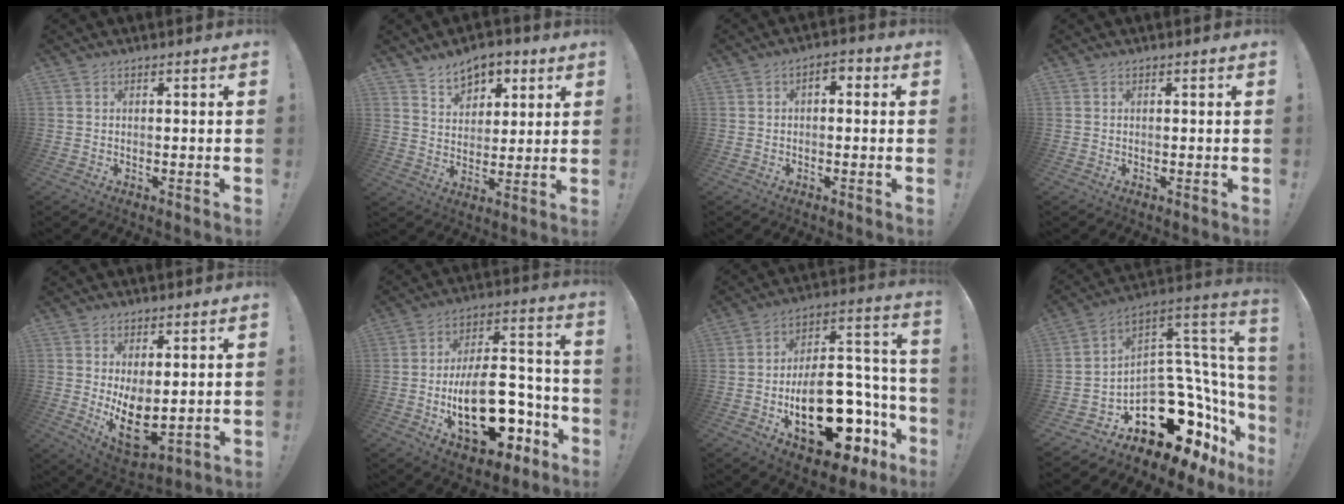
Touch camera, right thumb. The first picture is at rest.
{"total": 8.6, "force": [5.8, 5.7, 3.0], "torque": [-0.038, -0.037, 0.111]}
{"total": 2.9, "force": [-0.8, 2.0, 2.0], "torque": [-0.019, 0.005, -0.020]}
{"total": 0.0}
{"total": 11.1, "force": [1.2, 5.8, 9.4], "torque": [-0.139, -0.039, 0.030]}
{"total": 23.1, "force": [-8.0, 11.9, 18.1], "torque": [-0.294, 0.059, -0.112]}
{"total": 25.2, "force": [-10.5, 12.8, 19.1], "torque": [-0.292, 0.070, -0.153]}
{"total": 18.4, "force": [-9.3, 10.9, 11.6], "torque": [-0.143, 0.030, -0.133]}